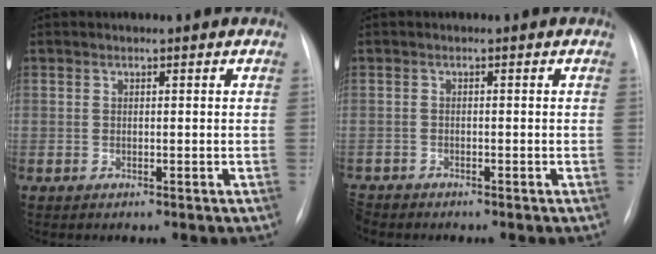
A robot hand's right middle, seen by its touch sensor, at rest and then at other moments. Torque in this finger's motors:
{"motor_torque": [0.03, -0.03, 0.10, 0.03]}